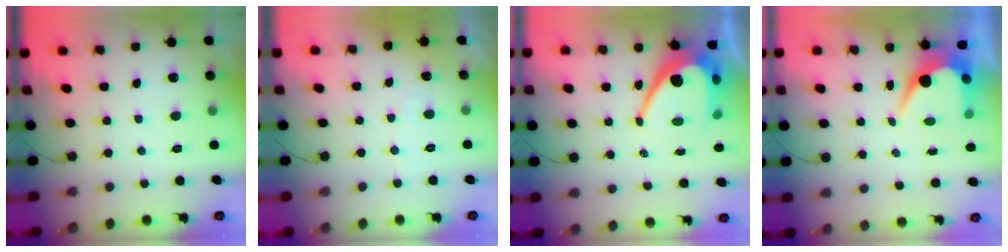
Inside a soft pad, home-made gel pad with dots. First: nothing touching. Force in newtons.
{"total": 2.7, "press": 2.7, "slide": 0.1}
{"total": 12.9, "press": 12.8, "slide": 1.0}
{"total": 5.9, "press": 5.9, "slide": 0.4}